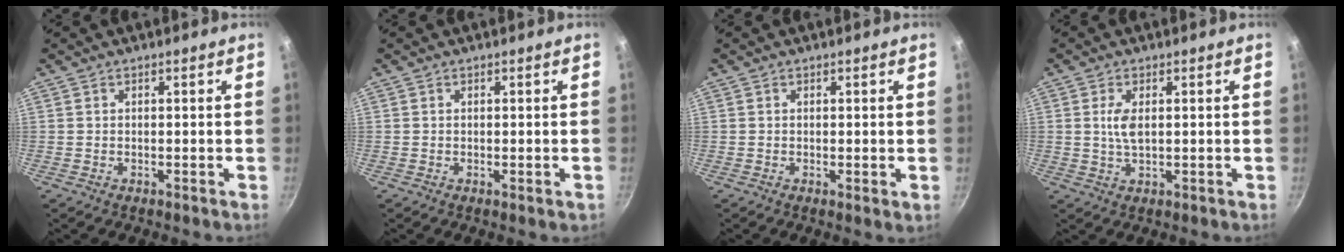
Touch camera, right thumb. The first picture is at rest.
{"total": 1.1, "force": [-0.3, 0.3, 1.0], "torque": [-0.011, -0.003, -0.002]}
{"total": 1.2, "force": [0.0, 0.2, 1.2], "torque": [-0.023, -0.007, 0.000]}
{"total": 3.8, "force": [0.7, 1.7, 3.3], "torque": [-0.073, -0.004, 0.017]}